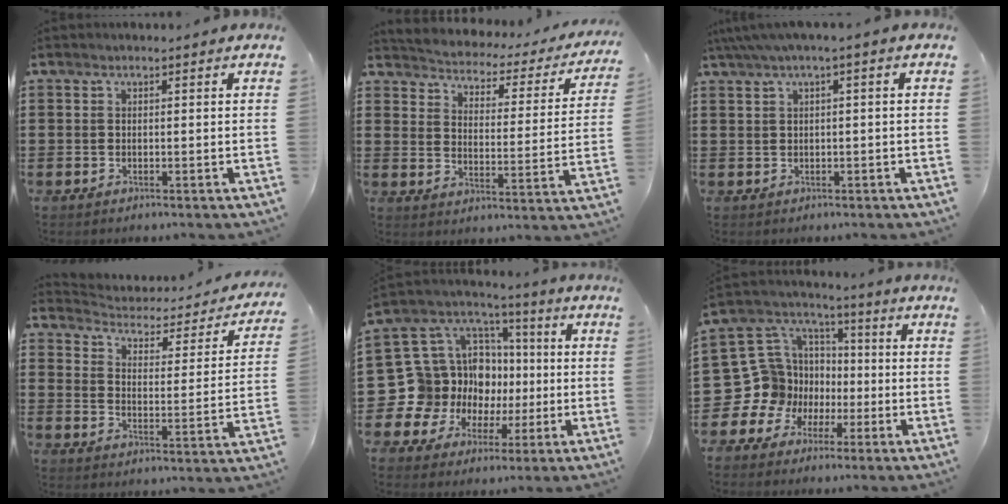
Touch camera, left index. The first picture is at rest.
{"total": 2.3, "force": [2.3, 0.4, 0.1], "torque": [-0.023, -0.030, 0.027]}
{"total": 2.3, "force": [-0.3, 0.1, 2.3], "torque": [-0.038, -0.004, -0.004]}
{"total": 2.4, "force": [2.2, 0.9, 0.5], "torque": [-0.028, -0.023, 0.027]}
{"total": 15.5, "force": [-2.1, 14.8, 4.2], "torque": [-0.133, -0.027, -0.003]}
{"total": 12.2, "force": [-2.9, 11.7, 2.3], "torque": [-0.115, -0.008, -0.031]}